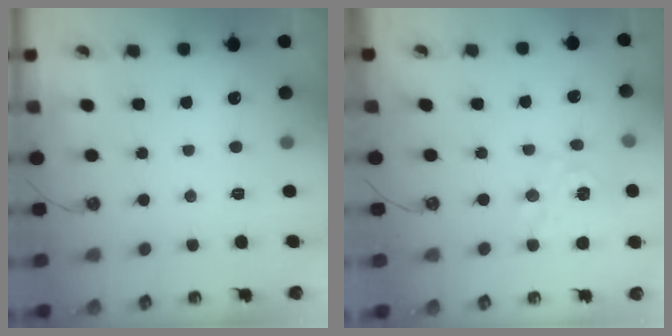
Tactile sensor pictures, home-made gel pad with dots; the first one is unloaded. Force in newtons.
{"total": 6.8, "press": 6.8, "slide": 0.6}